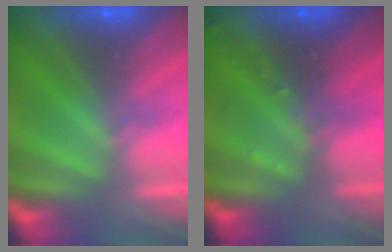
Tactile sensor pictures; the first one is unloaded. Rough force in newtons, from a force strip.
{"total": 2.7}